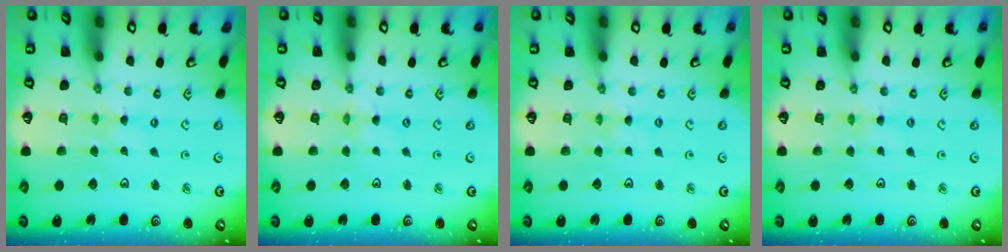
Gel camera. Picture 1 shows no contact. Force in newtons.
{"total": 0.0}
{"total": 1.8, "press": 1.7, "slide": 0.3}
{"total": 1.8, "press": 1.7, "slide": 0.3}